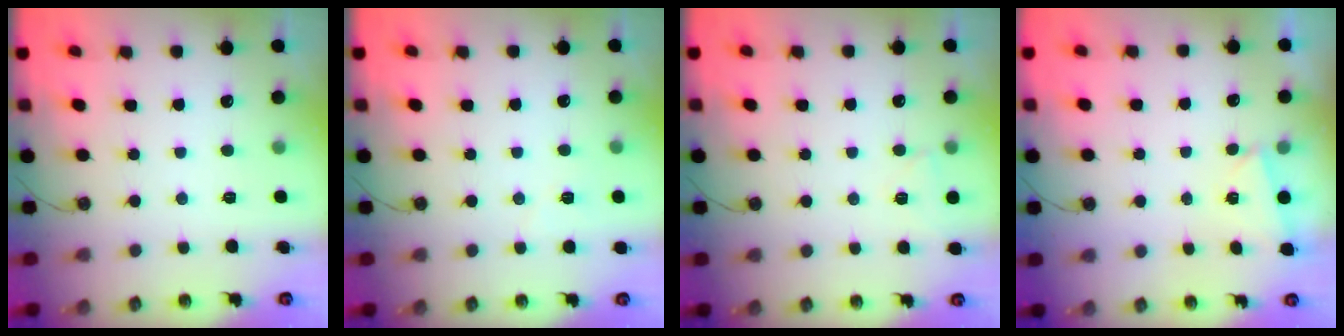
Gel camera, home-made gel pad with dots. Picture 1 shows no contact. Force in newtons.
{"total": 3.7, "press": 3.4, "slide": 1.4}
{"total": 4.5, "press": 4.4, "slide": 0.8}
{"total": 1.6, "press": 0.8, "slide": 1.4}